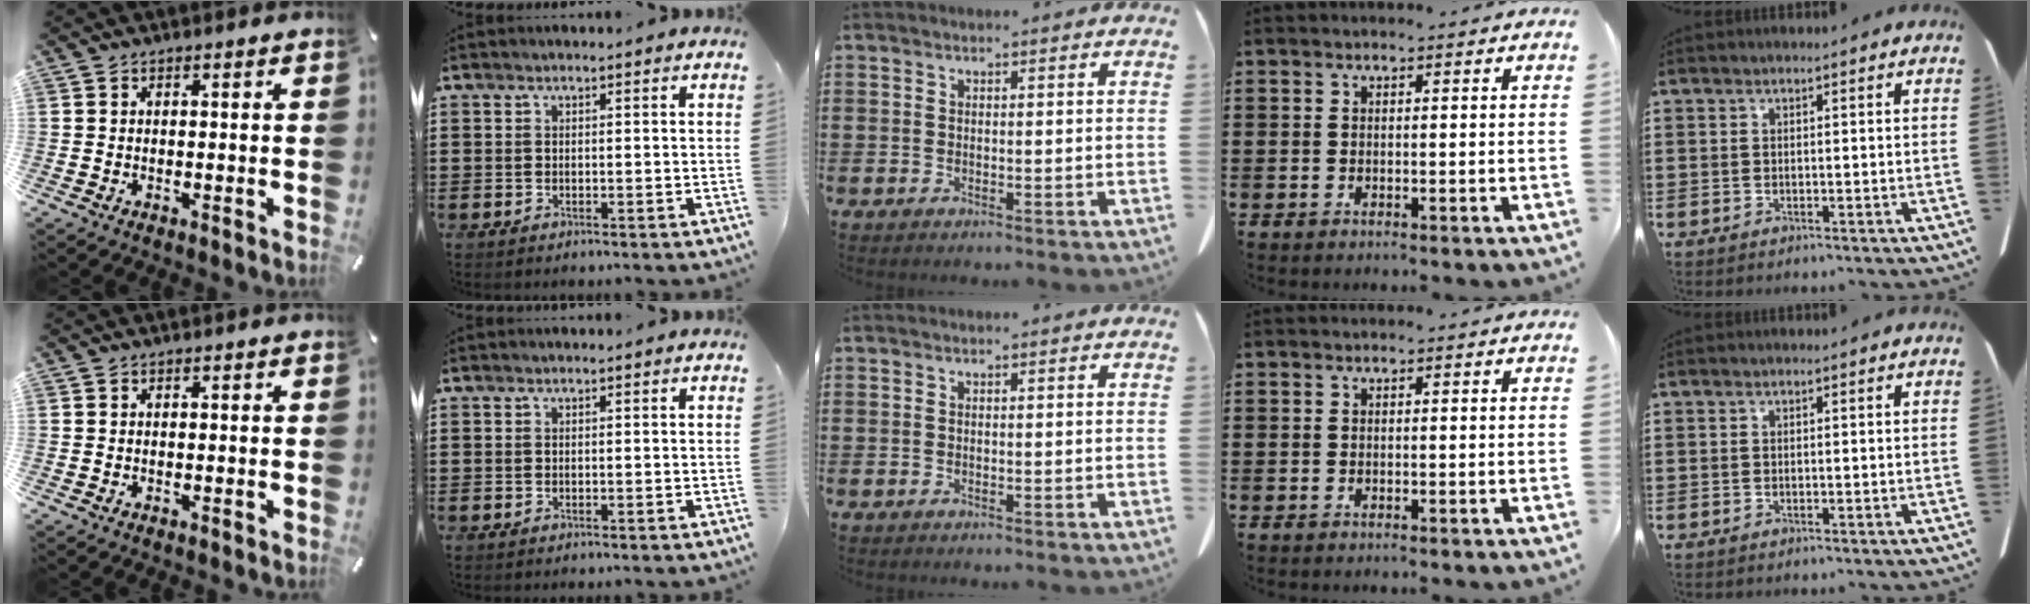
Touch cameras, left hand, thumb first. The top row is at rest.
{}